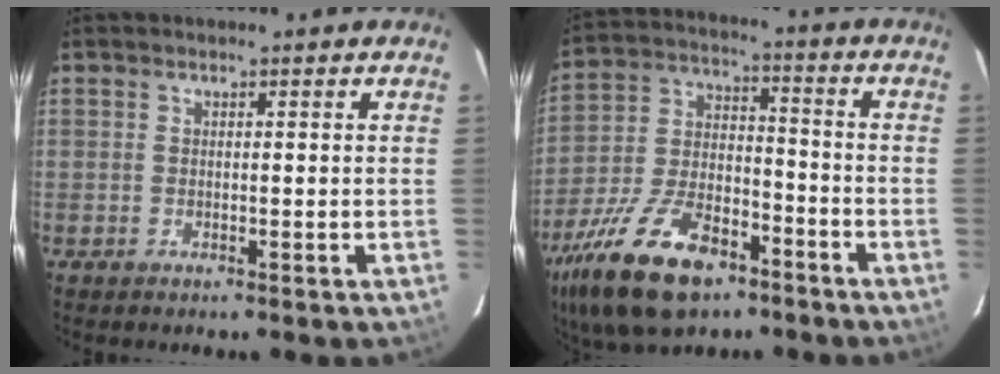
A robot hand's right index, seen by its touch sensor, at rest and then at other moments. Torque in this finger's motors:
{"motor_torque": [1.13, -1.01, 0.56, 0.13]}